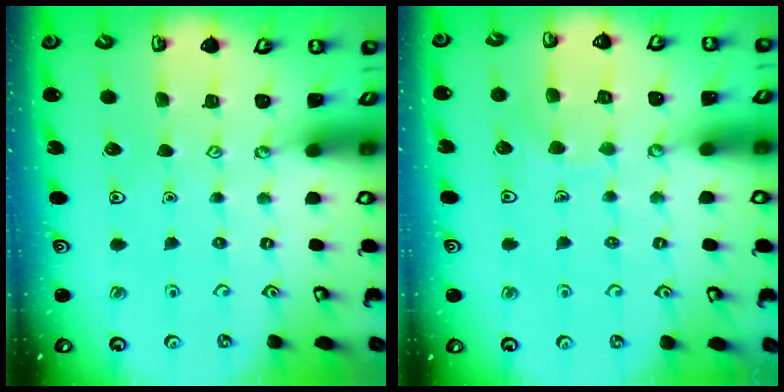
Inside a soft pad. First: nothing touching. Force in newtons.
{"total": 5.5, "press": 5.5, "slide": 0.5}